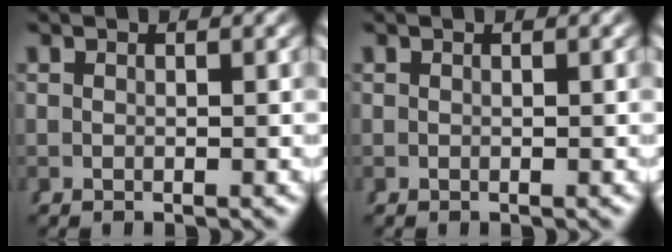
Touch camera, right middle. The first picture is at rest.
{"total": 0.0}